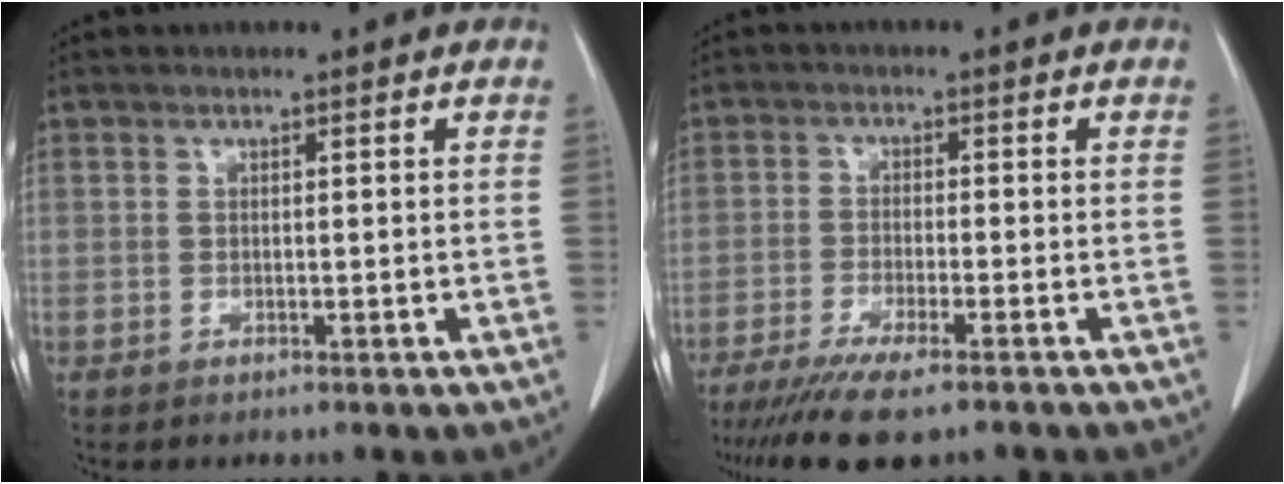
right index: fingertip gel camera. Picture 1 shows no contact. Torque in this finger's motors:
{"motor_torque": [1.11, -1.02, 0.22, 0.16]}